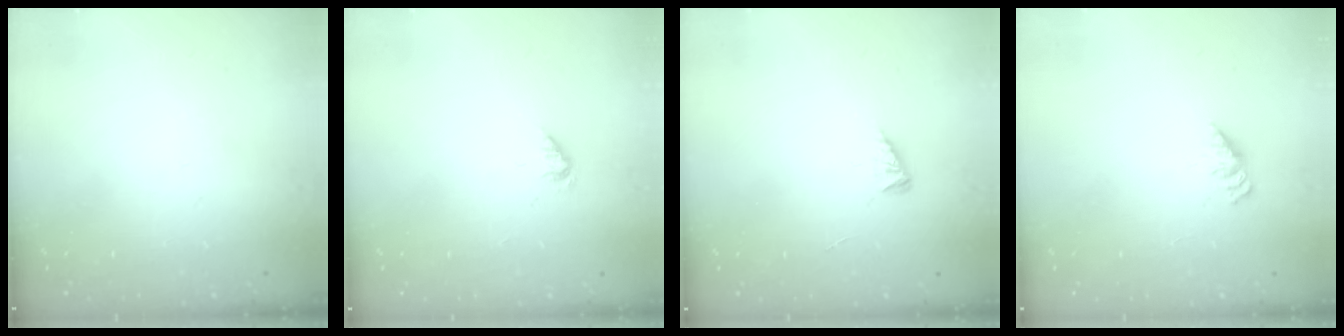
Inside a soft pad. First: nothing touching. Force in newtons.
{"total": 1.1, "press": 1.0, "slide": 0.2}
{"total": 1.8, "press": 1.7, "slide": 0.3}
{"total": 1.4, "press": 1.3, "slide": 0.2}